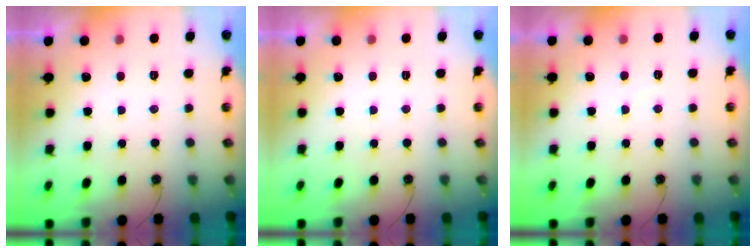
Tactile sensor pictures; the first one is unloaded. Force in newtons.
{"total": 0.0}
{"total": 2.9, "press": 2.9, "slide": 0.5}